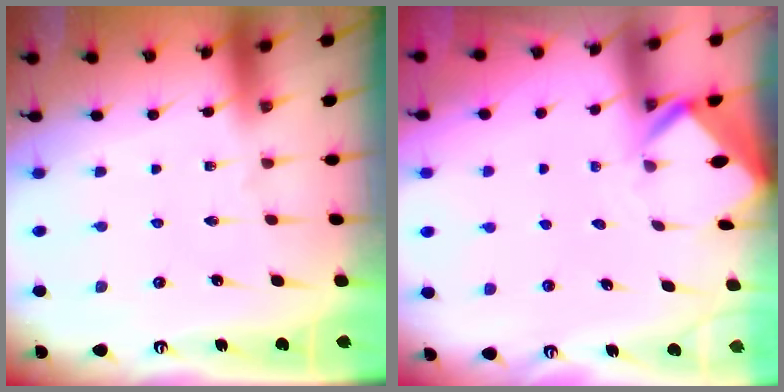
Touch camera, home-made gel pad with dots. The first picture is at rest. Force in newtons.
{"total": 2.8, "press": 2.8, "slide": 0.2}